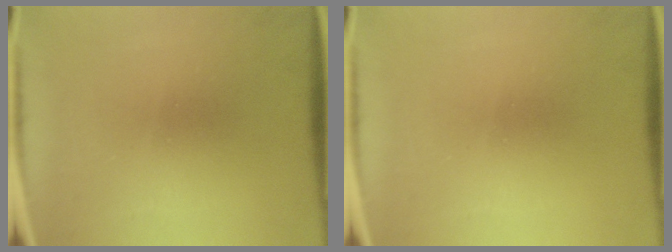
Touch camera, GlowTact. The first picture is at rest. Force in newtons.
{"total": 0.0}